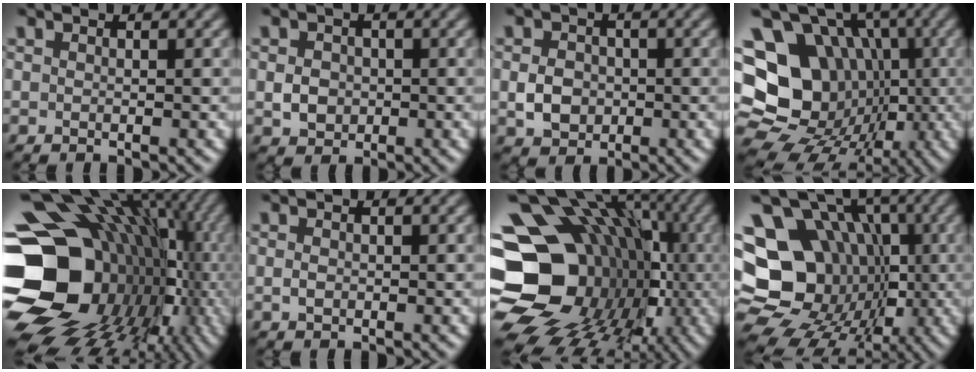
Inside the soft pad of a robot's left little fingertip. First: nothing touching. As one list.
[{"total": 2.3, "force": [-0.2, 2.0, 1.1], "torque": [-0.019, -0.002, -0.007]}, {"total": 3.1, "force": [-0.4, 2.6, 1.7], "torque": [-0.033, -0.001, -0.011]}, {"total": 20.0, "force": [-0.3, 17.3, 10.1], "torque": [-0.199, 0.039, -0.027]}, {"total": 20.4, "force": [-2.1, 16.3, 12.1], "torque": [-0.212, -0.005, -0.010]}, {"total": 0.8, "force": [-0.1, 0.6, 0.6], "torque": [-0.012, -0.002, -0.003]}, {"total": 22.5, "force": [-3.8, 18.9, 11.5], "torque": [-0.167, -0.009, -0.087]}, {"total": 19.7, "force": [-1.0, 16.8, 10.3], "torque": [-0.177, 0.026, -0.040]}]